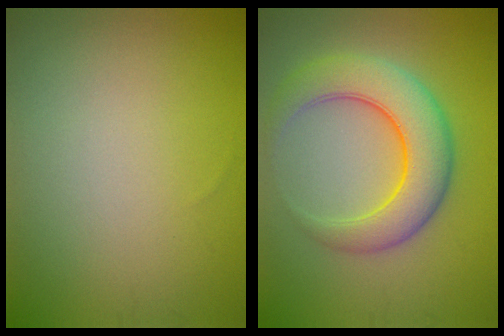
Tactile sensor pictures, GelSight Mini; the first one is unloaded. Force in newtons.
{"total": 6.8, "press": 6.8, "slide": 0.3}